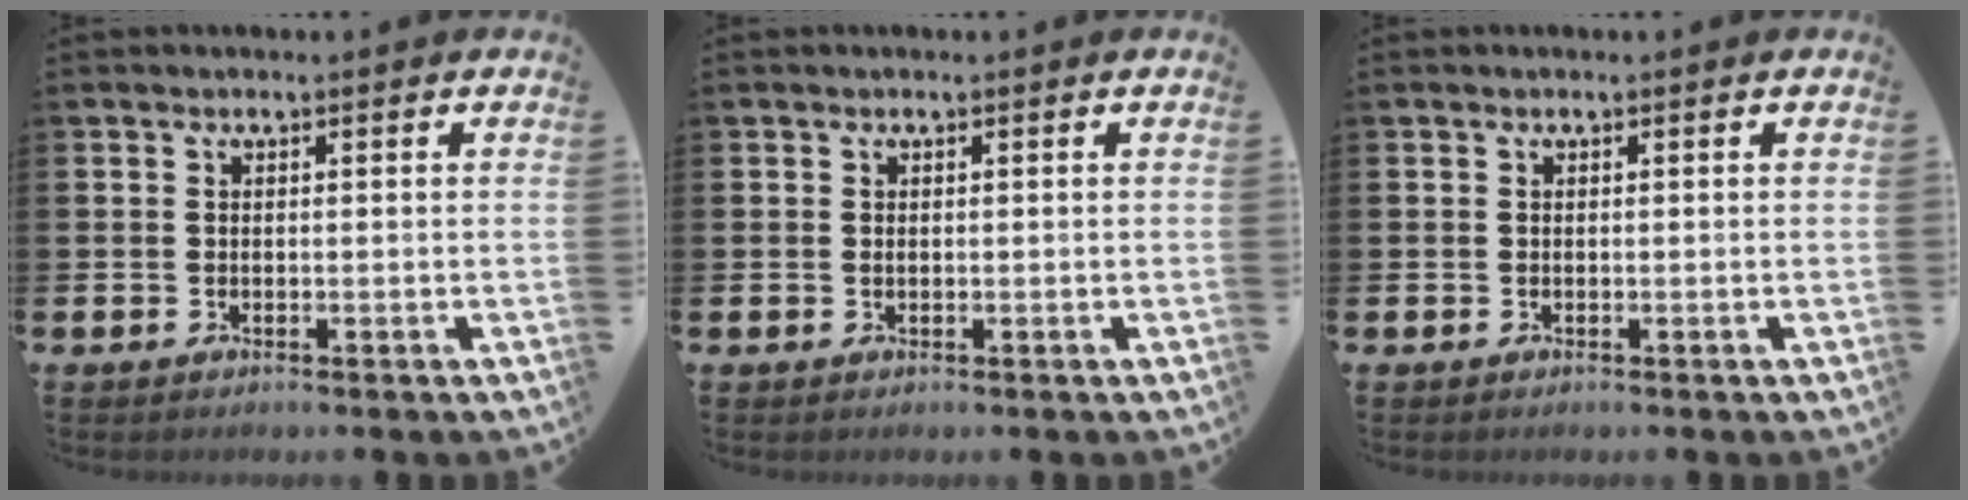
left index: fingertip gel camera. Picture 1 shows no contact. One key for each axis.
{"total": 0.0}
{"total": 0.0}